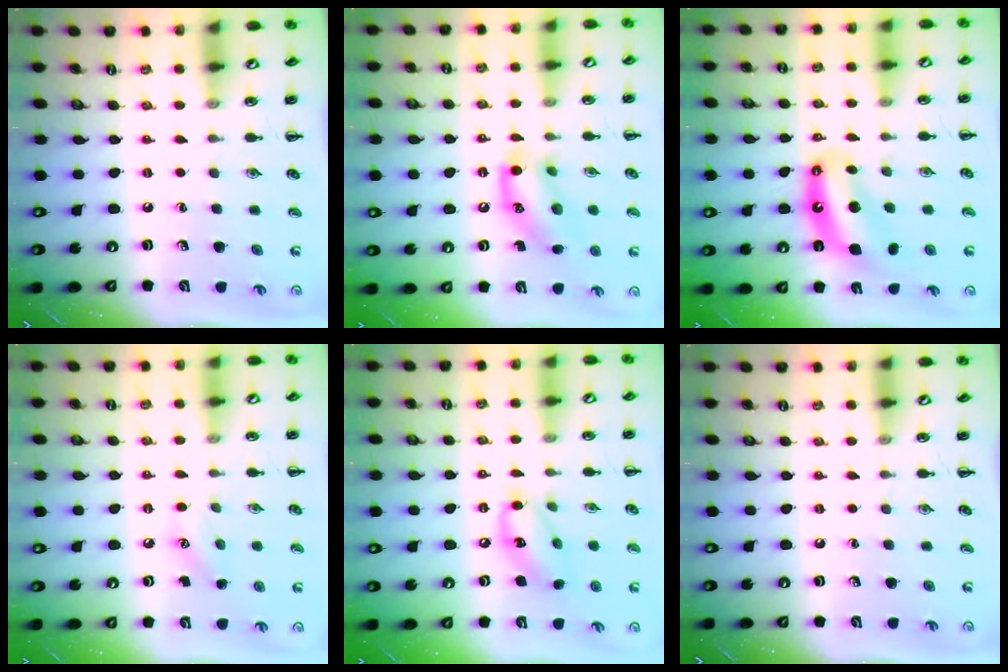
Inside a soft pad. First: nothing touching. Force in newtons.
{"total": 13.8, "press": 13.6, "slide": 2.4}
{"total": 9.4, "press": 9.0, "slide": 2.6}
{"total": 7.0, "press": 6.7, "slide": 1.7}
{"total": 12.0, "press": 11.9, "slide": 1.6}
{"total": 0.0}